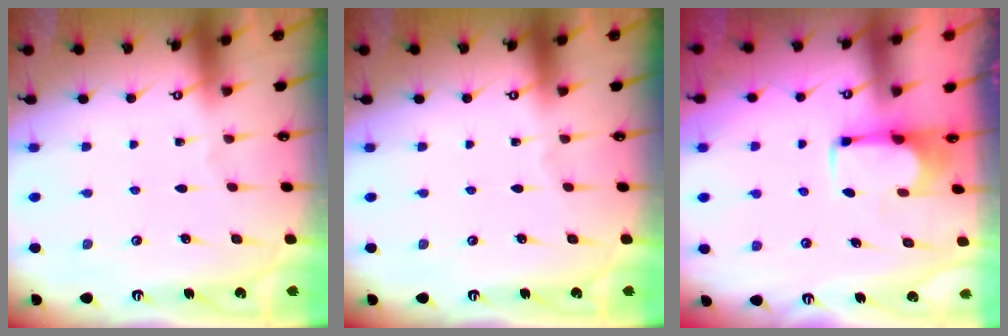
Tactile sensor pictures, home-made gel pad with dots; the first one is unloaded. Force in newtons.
{"total": 0.0}
{"total": 1.7, "press": 1.5, "slide": 0.9}